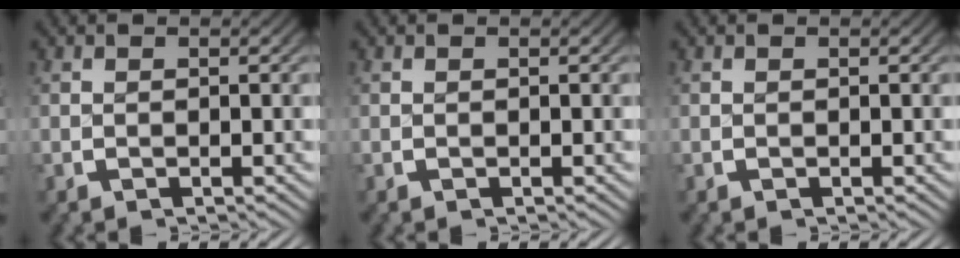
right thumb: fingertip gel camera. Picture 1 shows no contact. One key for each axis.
{"total": 0.0}
{"total": 0.0}